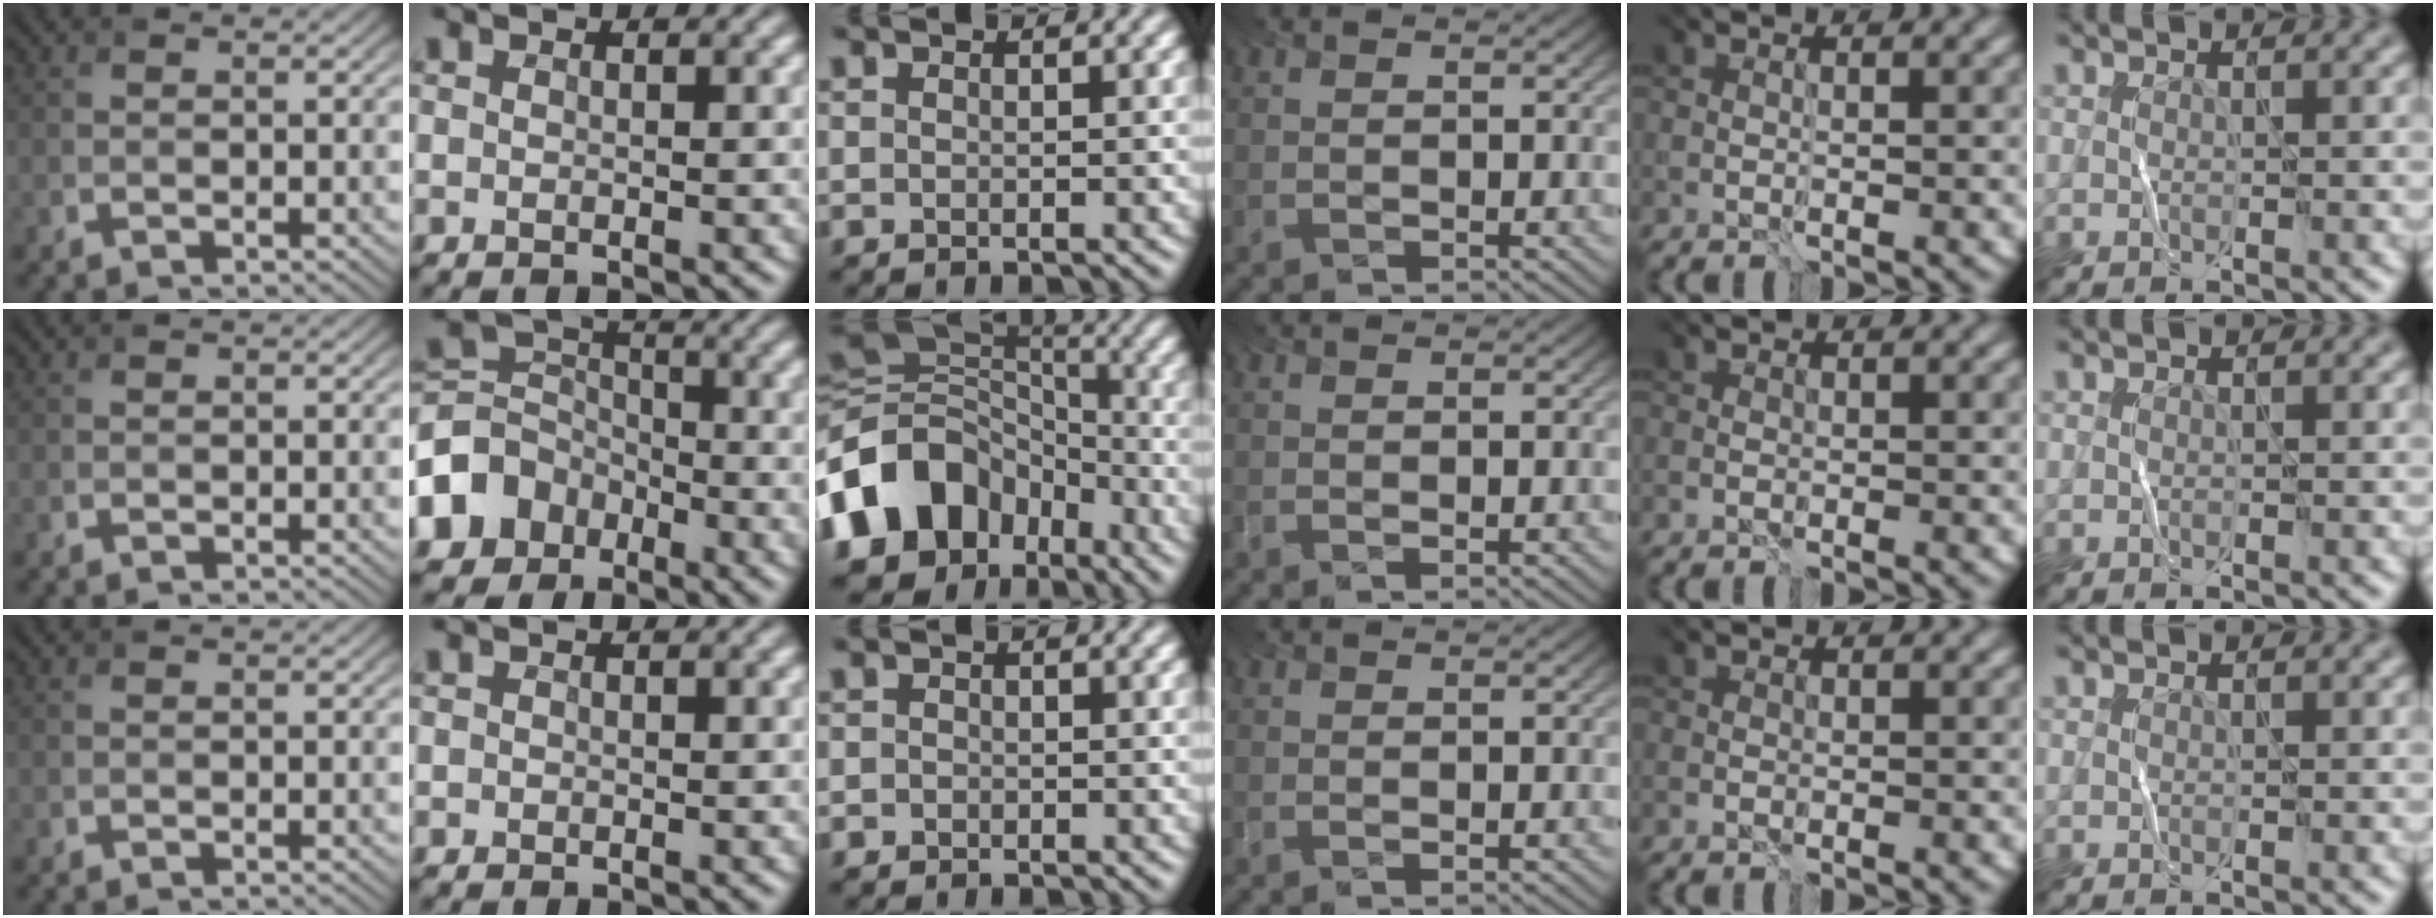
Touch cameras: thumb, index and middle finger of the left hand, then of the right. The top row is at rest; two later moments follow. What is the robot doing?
{"motion": "fold", "object": "bandana"}